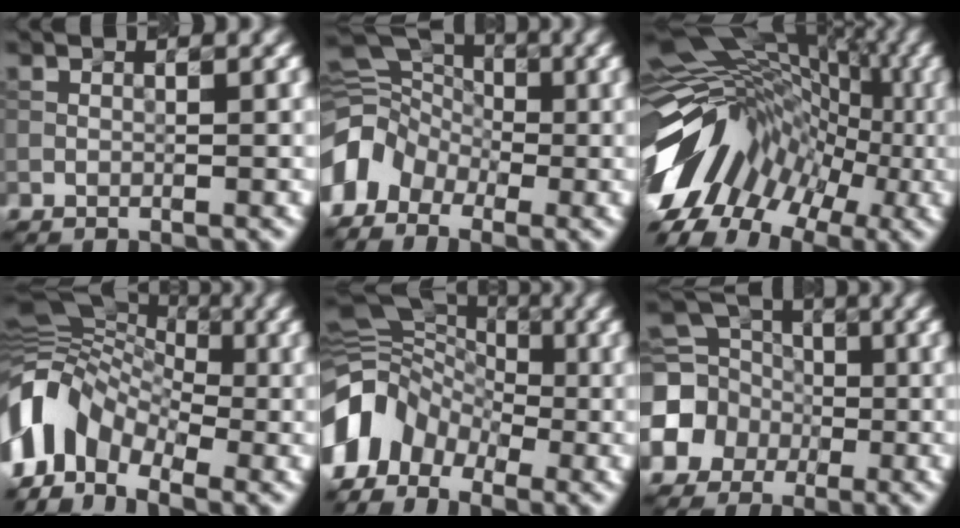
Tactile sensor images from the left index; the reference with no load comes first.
{"total": 5.3, "force": [-2.3, 4.2, 2.3], "torque": [-0.035, 0.012, -0.062]}
{"total": 12.2, "force": [-3.1, 9.1, 7.5], "torque": [-0.134, 0.024, -0.066]}
{"total": 9.8, "force": [-3.3, 6.5, 6.6], "torque": [-0.123, 0.011, -0.082]}
{"total": 8.6, "force": [-3.5, 6.2, 4.7], "torque": [-0.086, 0.004, -0.085]}
{"total": 7.6, "force": [-1.5, 6.8, 3.0], "torque": [-0.069, -0.010, -0.052]}